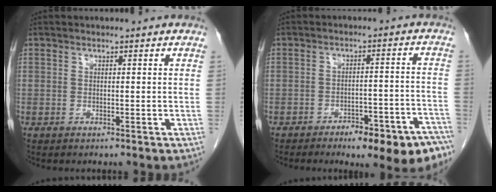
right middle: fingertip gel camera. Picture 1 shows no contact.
{"total": 12.7, "force": [-8.8, 3.8, 8.3], "torque": [-0.055, 0.033, -0.117]}